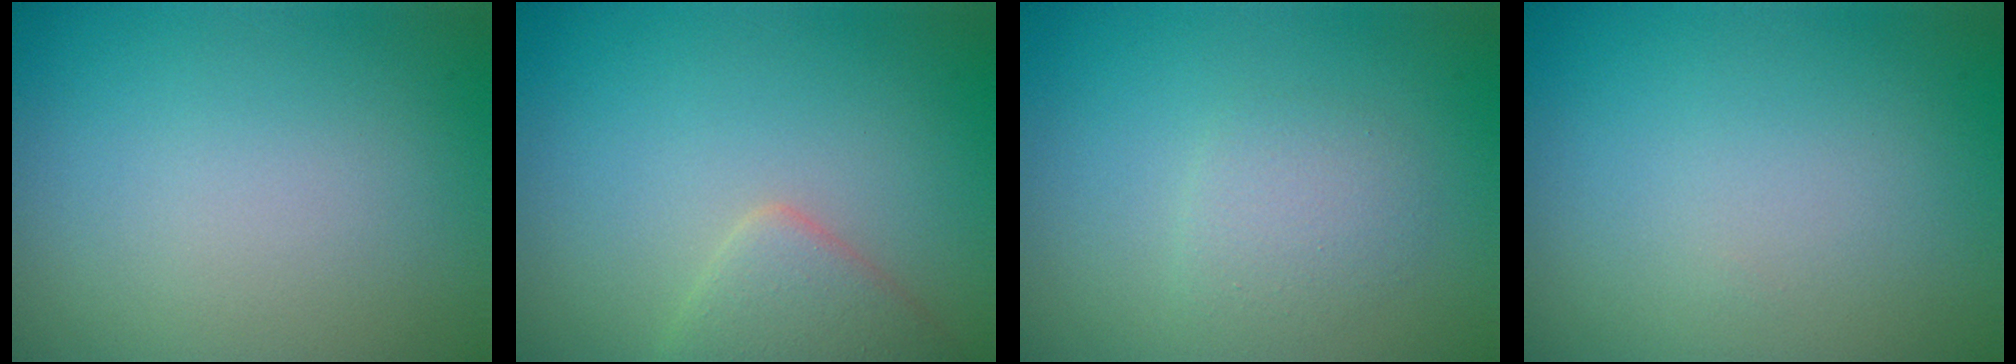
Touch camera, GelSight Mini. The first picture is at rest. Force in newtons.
{"total": 2.8, "press": 2.8, "slide": 0.2}
{"total": 1.7, "press": 1.7, "slide": 0.1}
{"total": 0.0}